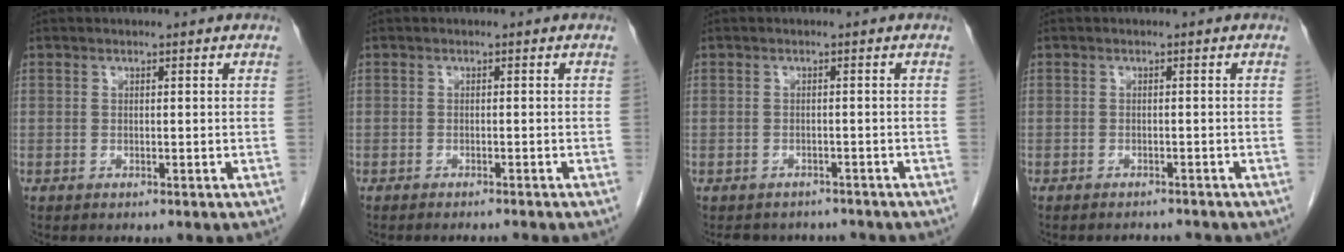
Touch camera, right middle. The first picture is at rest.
{"total": 2.8, "force": [-2.6, -0.2, 1.1], "torque": [-0.012, -0.002, -0.033]}
{"total": 5.4, "force": [-4.9, 2.1, 0.3], "torque": [-0.003, 0.003, -0.058]}
{"total": 2.8, "force": [-2.7, 0.7, 0.3], "torque": [0.000, -0.003, -0.033]}